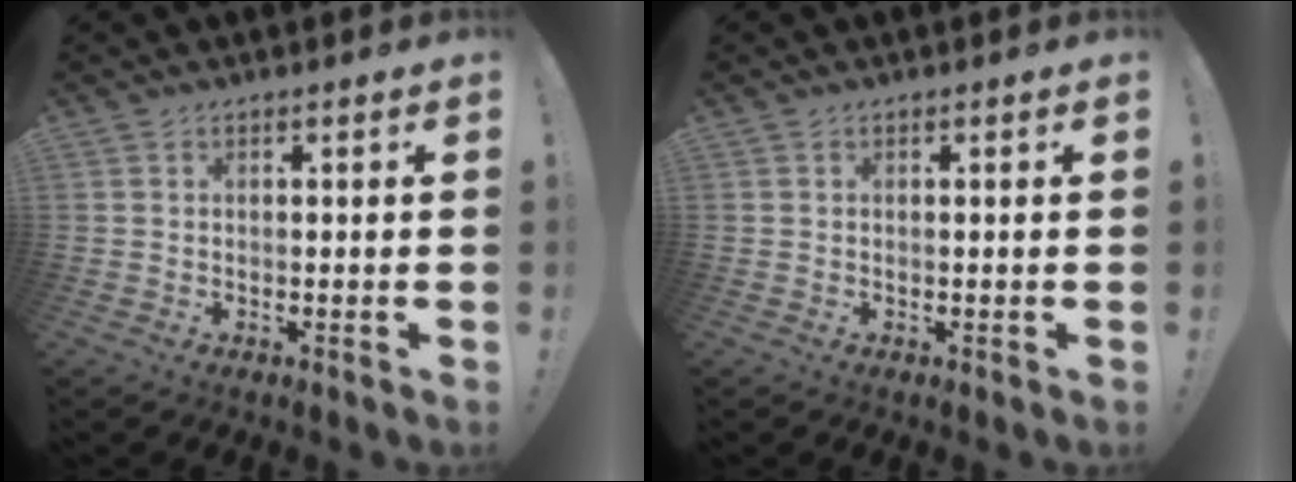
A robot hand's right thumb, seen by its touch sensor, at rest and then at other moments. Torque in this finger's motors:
{"motor_torque": [0.01, -0.21, -0.05, 0.14, -0.03]}